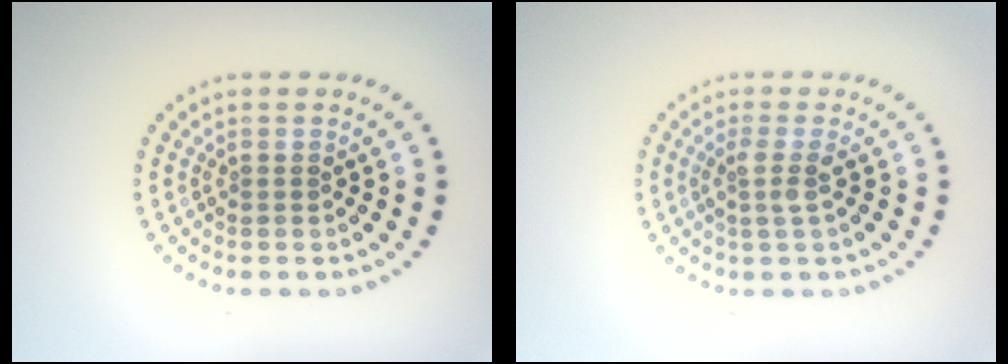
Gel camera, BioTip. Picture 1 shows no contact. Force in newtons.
{"total": 1.8, "press": 1.3, "slide": 1.2}